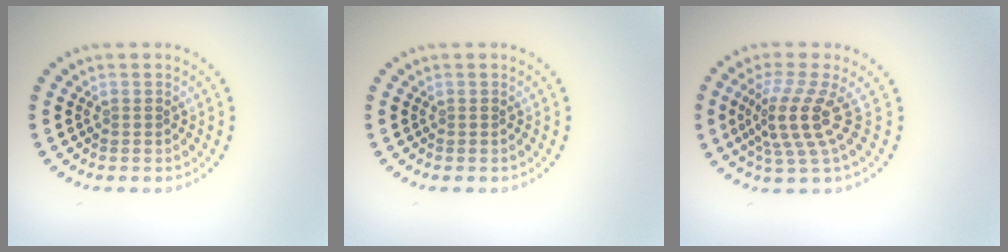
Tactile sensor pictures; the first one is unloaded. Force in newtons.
{"total": 0.0}
{"total": 4.1, "press": 2.8, "slide": 3.0}